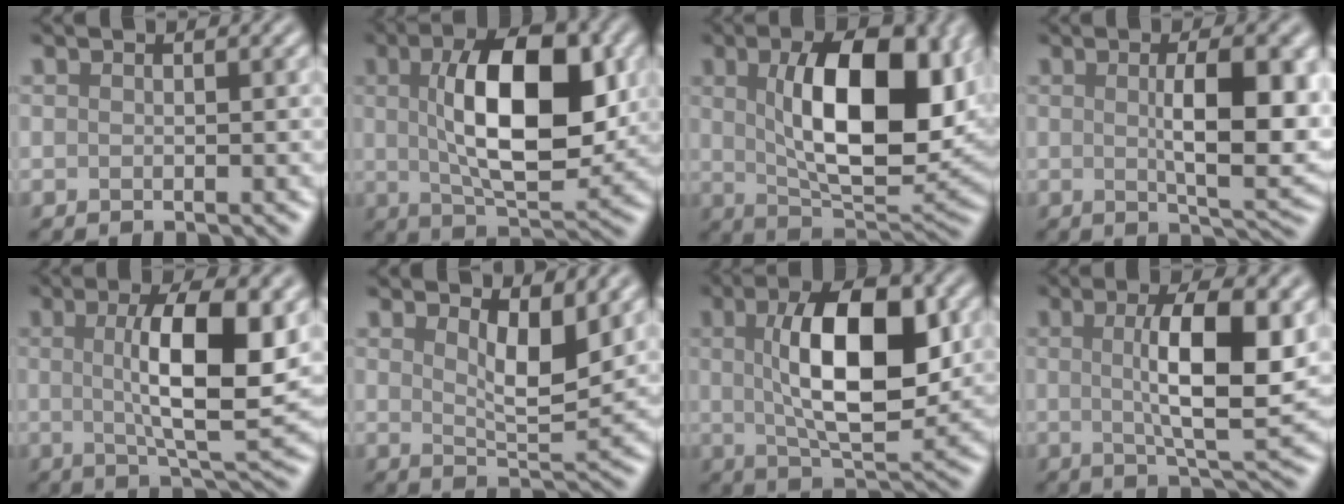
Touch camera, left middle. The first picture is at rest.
{"total": 10.7, "force": [1.6, 4.6, 9.5], "torque": [-0.148, 0.006, 0.027]}
{"total": 11.5, "force": [2.1, 4.9, 10.2], "torque": [-0.155, 0.002, 0.038]}
{"total": 7.9, "force": [0.7, 2.1, 7.5], "torque": [-0.104, -0.002, 0.015]}
{"total": 9.0, "force": [1.2, 2.3, 8.6], "torque": [-0.129, -0.005, 0.023]}
{"total": 4.5, "force": [2.1, 1.4, 3.7], "torque": [-0.061, -0.011, 0.036]}
{"total": 10.2, "force": [1.6, 4.0, 9.2], "torque": [-0.143, 0.007, 0.026]}
{"total": 8.0, "force": [1.0, 2.0, 7.7], "torque": [-0.117, 0.000, 0.018]}